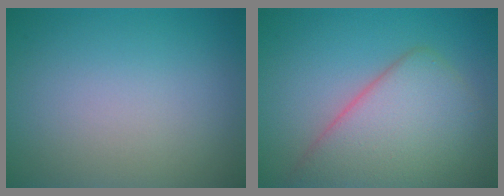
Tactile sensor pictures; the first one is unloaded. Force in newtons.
{"total": 7.3, "press": 7.3, "slide": 0.5}